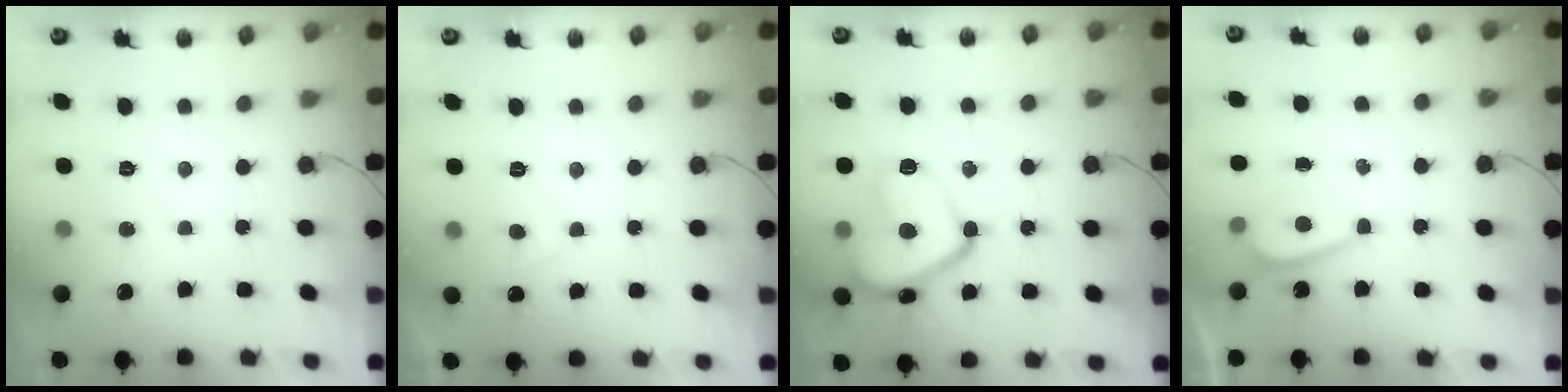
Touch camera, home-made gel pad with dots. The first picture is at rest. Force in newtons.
{"total": 1.9, "press": 1.7, "slide": 0.8}
{"total": 16.8, "press": 16.8, "slide": 1.2}
{"total": 3.8, "press": 3.8, "slide": 0.1}